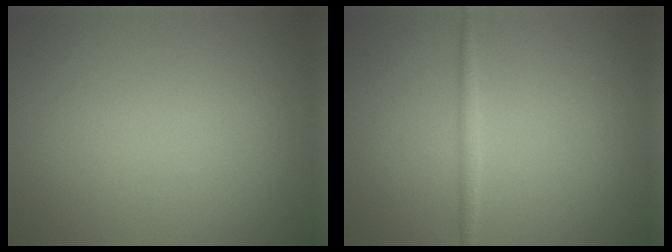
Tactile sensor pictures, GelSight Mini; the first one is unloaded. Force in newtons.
{"total": 1.1, "press": 1.1, "slide": 0.0}